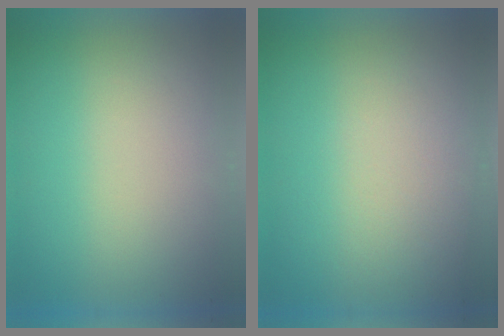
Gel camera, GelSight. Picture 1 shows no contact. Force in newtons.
{"total": 2.1}